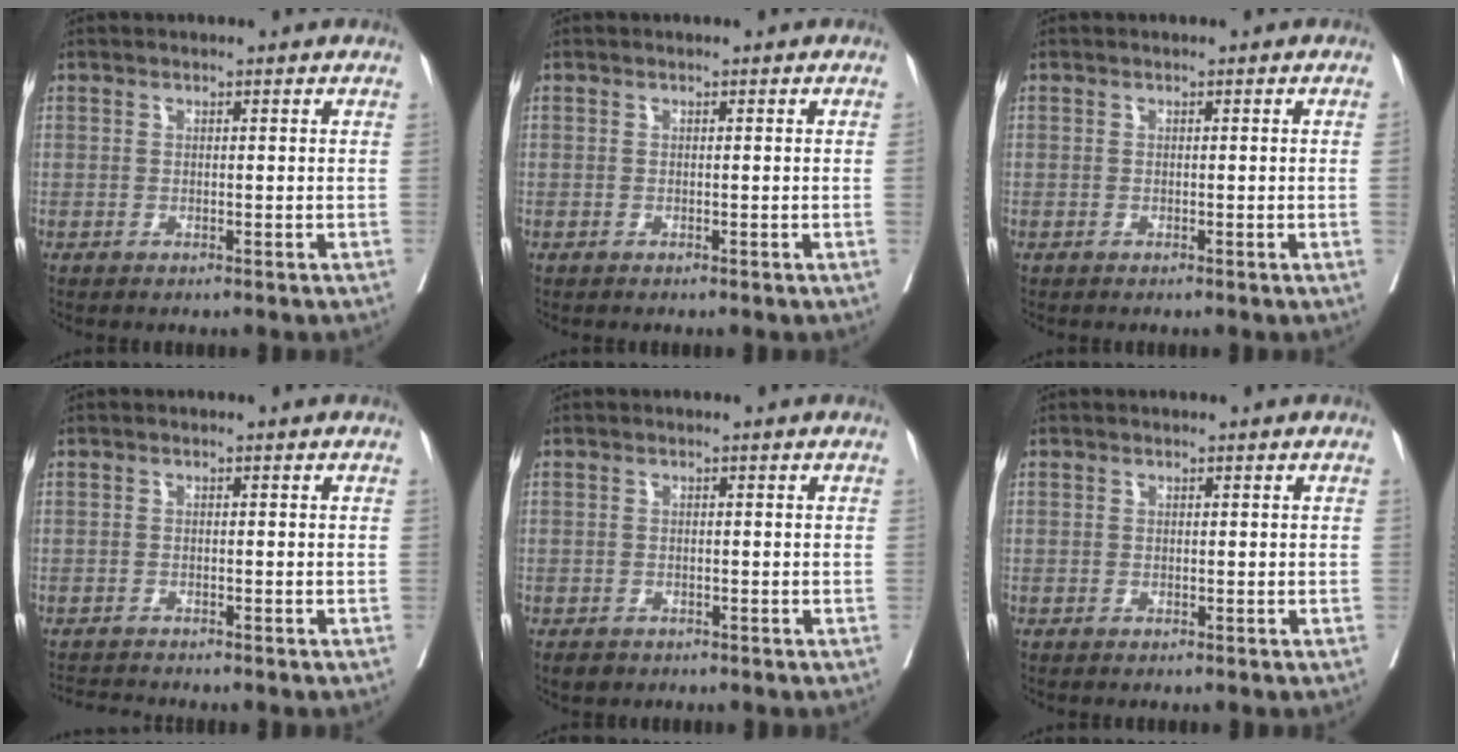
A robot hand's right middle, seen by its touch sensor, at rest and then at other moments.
{"total": 0.6, "force": [0.0, -0.3, 0.6], "torque": [-0.002, 0.002, -0.001]}
{"total": 1.1, "force": [-0.1, -0.5, 1.0], "torque": [-0.009, 0.001, 0.000]}
{"total": 2.1, "force": [-2.0, -0.2, 0.0], "torque": [-0.001, -0.013, -0.034]}
{"total": 2.8, "force": [-2.0, 1.8, 0.9], "torque": [-0.014, -0.003, -0.031]}
{"total": 0.0}